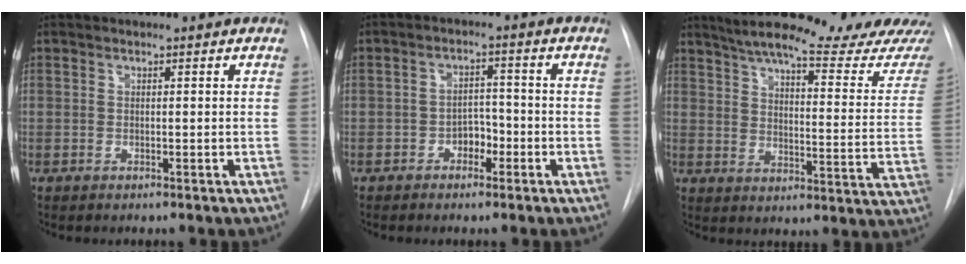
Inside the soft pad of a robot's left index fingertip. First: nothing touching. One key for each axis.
{"total": 3.4, "fx": -1.7, "fy": 2.2, "fz": 1.9, "tx": -0.024, "ty": 0.008, "tz": -0.031}
{"total": 25.5, "fx": 22.5, "fy": 0.8, "fz": 12.1, "tx": -0.181, "ty": -0.077, "tz": 0.280}